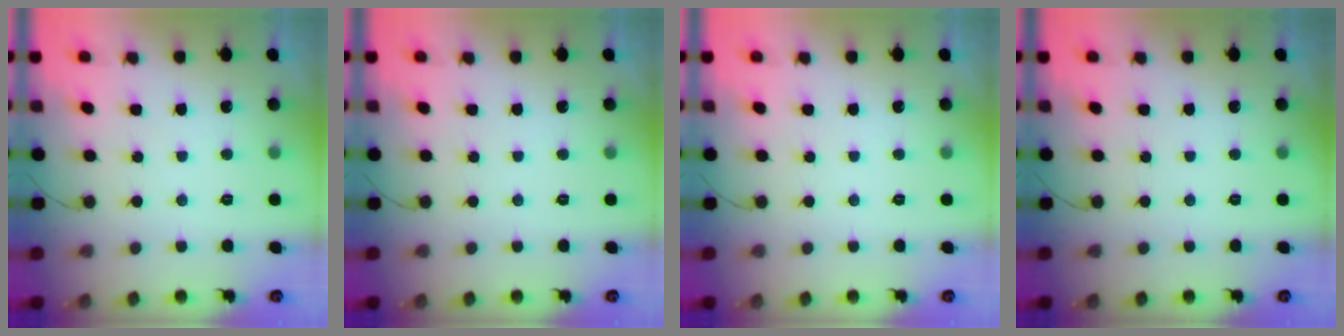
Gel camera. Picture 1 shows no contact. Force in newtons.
{"total": 0.0}
{"total": 0.0}
{"total": 0.0}